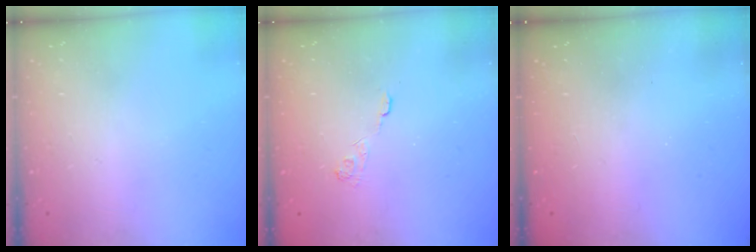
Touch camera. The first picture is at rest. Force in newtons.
{"total": 2.8, "press": 2.3, "slide": 1.5}
{"total": 2.6, "press": 2.4, "slide": 0.8}